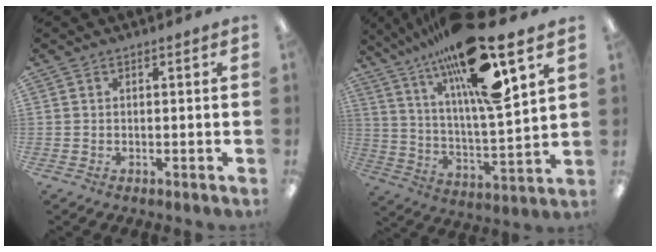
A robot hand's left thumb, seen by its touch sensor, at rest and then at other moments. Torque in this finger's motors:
{"motor_torque": [3.00, 2.00, 2.38, -0.40, 0.73]}